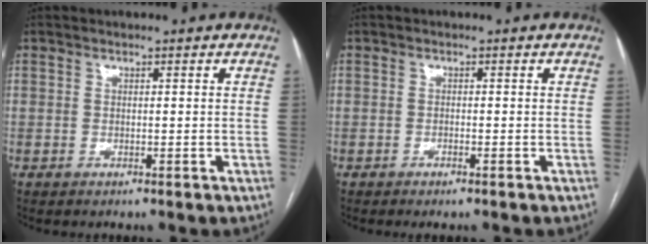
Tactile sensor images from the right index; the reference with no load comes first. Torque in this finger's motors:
{"motor_torque": [0.16, 0.01, 0.00, 0.00]}